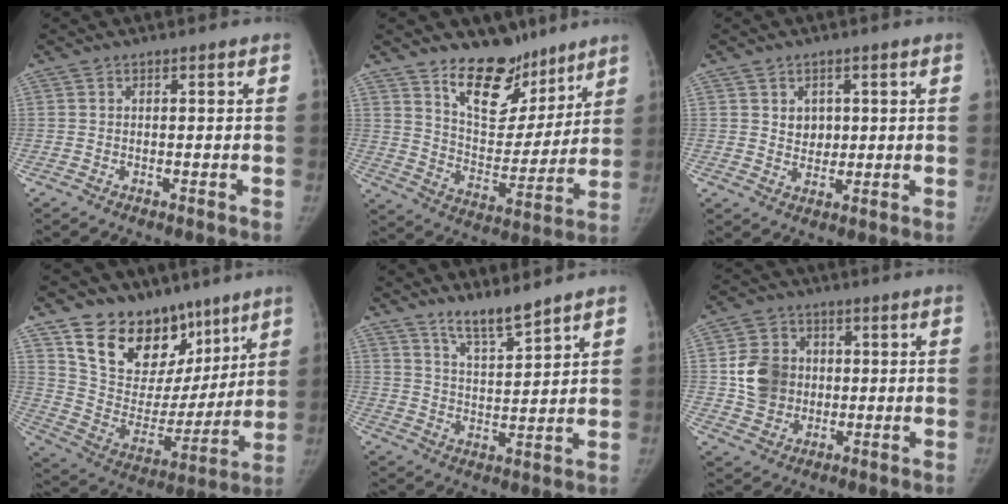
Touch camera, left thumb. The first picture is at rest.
{"total": 15.8, "force": [11.5, 8.5, 6.5], "torque": [-0.045, -0.084, 0.194]}
{"total": 3.9, "force": [1.1, 3.2, 1.8], "torque": [-0.004, -0.008, 0.021]}
{"total": 21.0, "force": [13.5, 13.7, 8.5], "torque": [-0.077, -0.066, 0.233]}
{"total": 7.0, "force": [6.0, 1.0, 3.5], "torque": [-0.056, -0.051, 0.113]}
{"total": 10.4, "force": [0.4, 9.1, 5.0], "torque": [-0.062, 0.004, 0.010]}